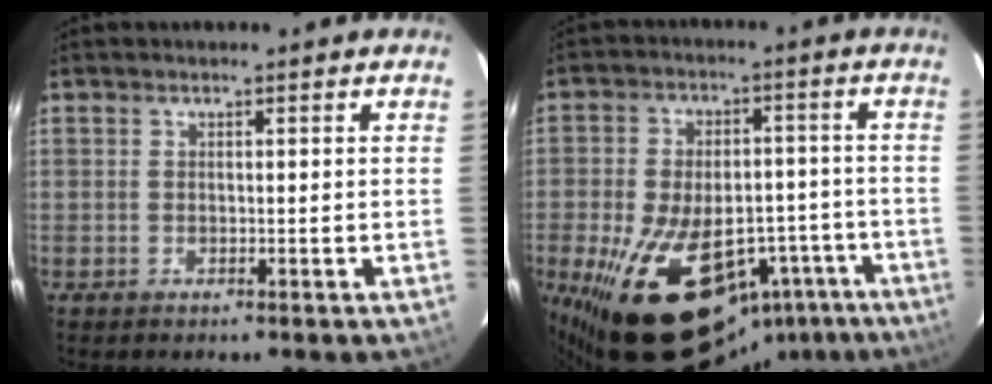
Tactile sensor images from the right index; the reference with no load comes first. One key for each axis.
{"total": 26.3, "fx": -13.7, "fy": 15.0, "fz": 16.7, "tx": -0.303, "ty": -0.004, "tz": -0.166}